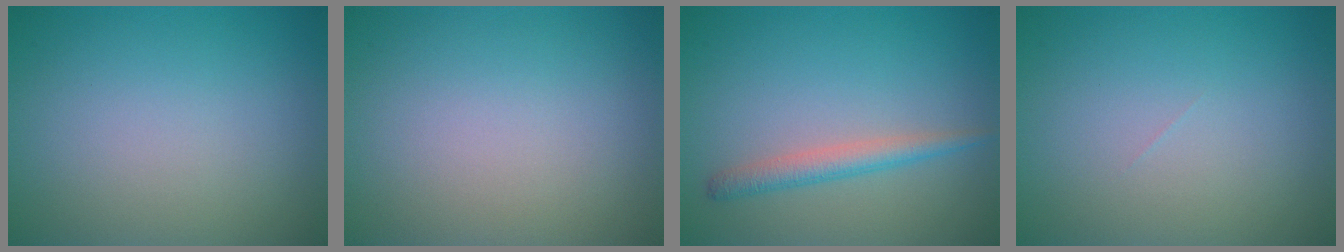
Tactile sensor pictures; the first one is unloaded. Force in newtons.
{"total": 0.0}
{"total": 2.2, "press": 2.2, "slide": 0.1}
{"total": 0.0}